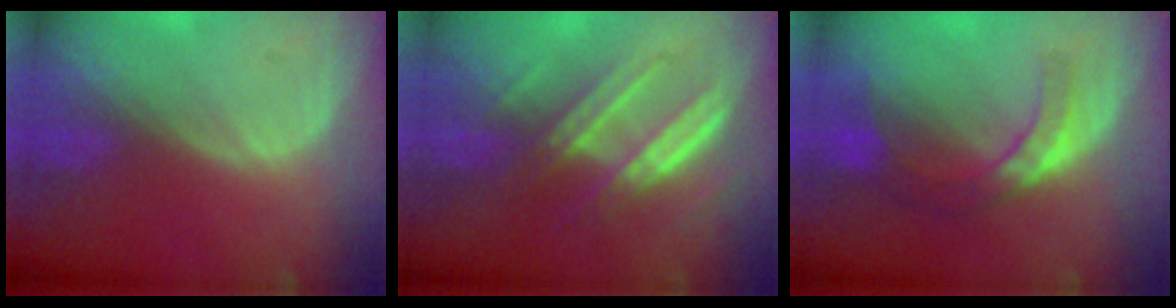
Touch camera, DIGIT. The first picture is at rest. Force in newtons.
{"total": 7.8, "press": 7.0, "slide": 3.4}
{"total": 7.3, "press": 6.4, "slide": 3.4}